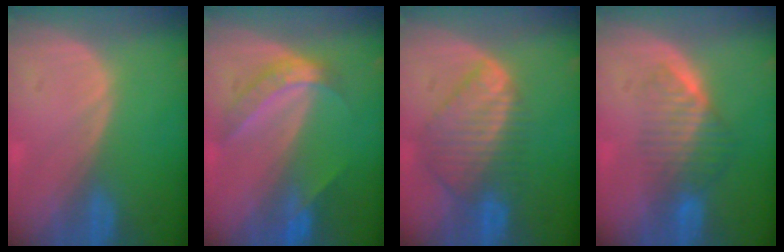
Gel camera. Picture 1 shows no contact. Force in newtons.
{"total": 6.0, "press": 5.0, "slide": 3.4}
{"total": 8.9, "press": 7.7, "slide": 4.4}
{"total": 6.5, "press": 5.7, "slide": 3.1}